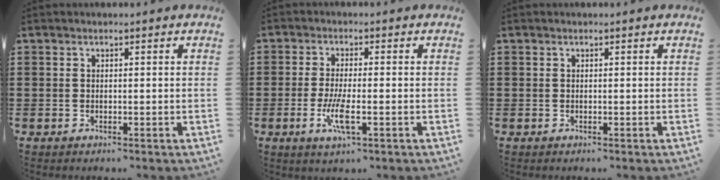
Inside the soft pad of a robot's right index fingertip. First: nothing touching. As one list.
[{"total": 5.1, "force": [-1.8, 0.9, 4.7], "torque": [-0.104, -0.016, -0.037]}, {"total": 0.0}]